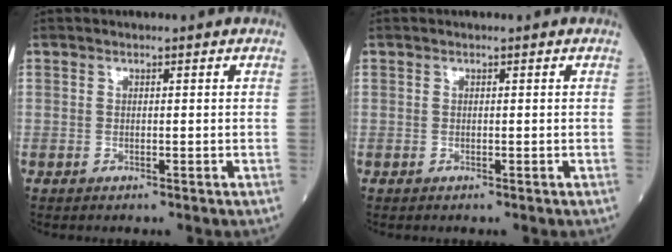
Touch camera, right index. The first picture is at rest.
{"total": 0.0}